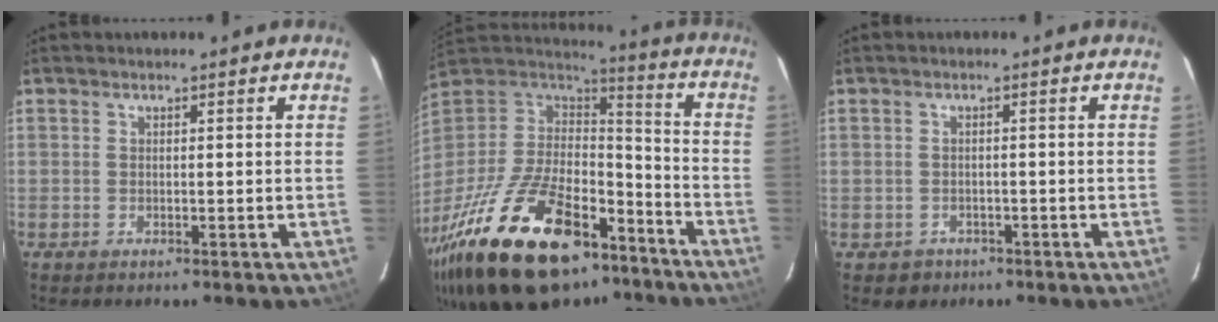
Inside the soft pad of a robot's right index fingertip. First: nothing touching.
{"total": 36.1, "force": [-22.7, 16.7, 22.5], "torque": [-0.449, -0.024, -0.352]}
{"total": 3.0, "force": [-1.3, 2.7, 0.2], "torque": [-0.011, 0.005, -0.015]}